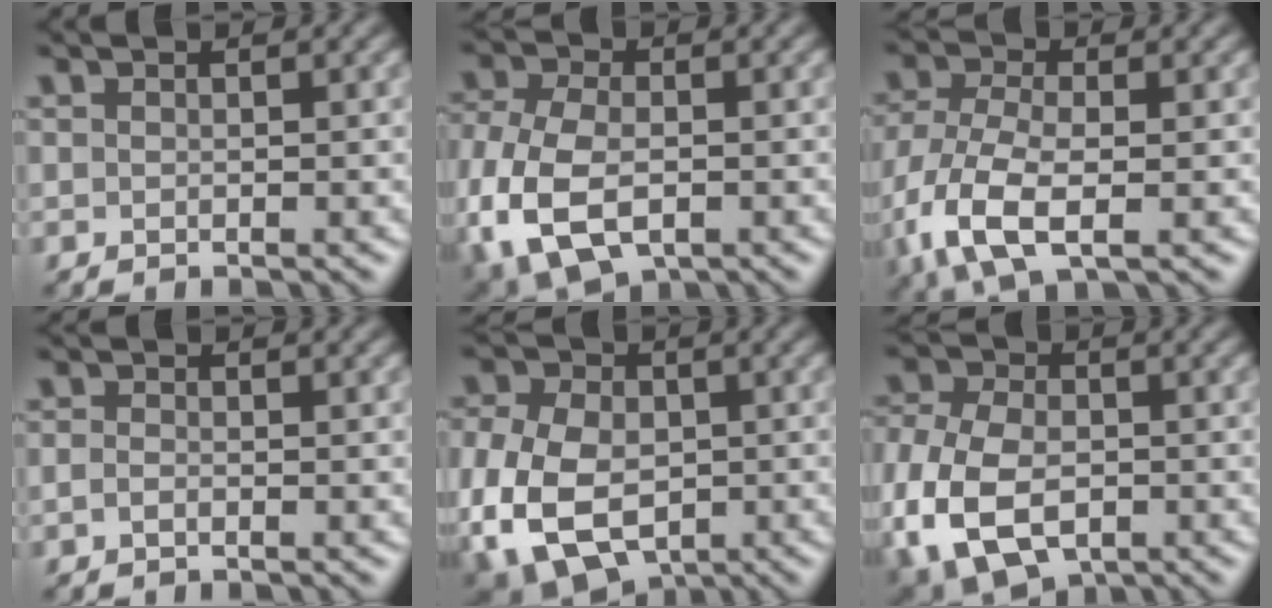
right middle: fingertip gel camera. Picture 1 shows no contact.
{"total": 10.4, "force": [-3.5, 6.5, 7.3], "torque": [-0.179, -0.030, -0.057]}
{"total": 8.0, "force": [-2.5, 4.3, 6.3], "torque": [-0.151, -0.015, -0.055]}
{"total": 0.7, "force": [-0.4, 0.3, 0.5], "torque": [-0.013, -0.002, -0.010]}
{"total": 12.8, "force": [-4.0, 9.1, 8.1], "torque": [-0.149, -0.024, -0.077]}
{"total": 12.2, "force": [-3.9, 8.1, 8.2], "torque": [-0.178, -0.030, -0.061]}